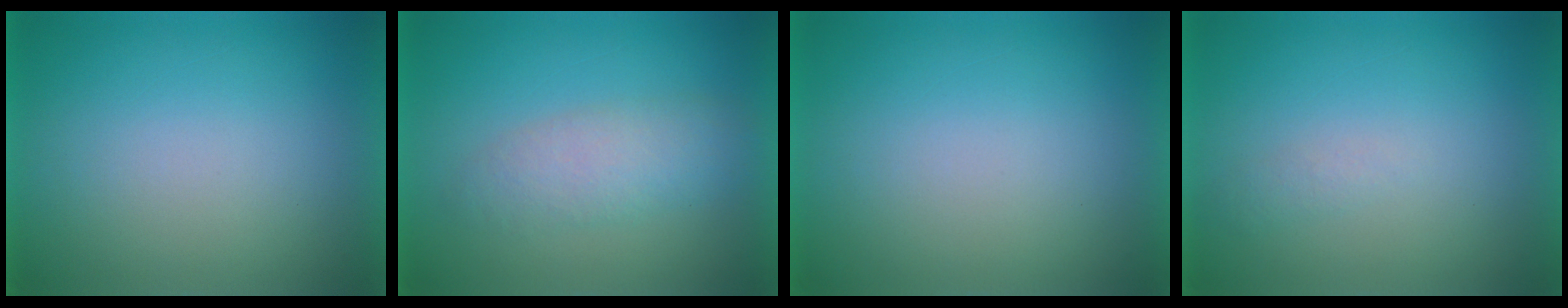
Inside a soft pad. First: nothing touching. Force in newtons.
{"total": 3.2}
{"total": 0.0}
{"total": 1.2}